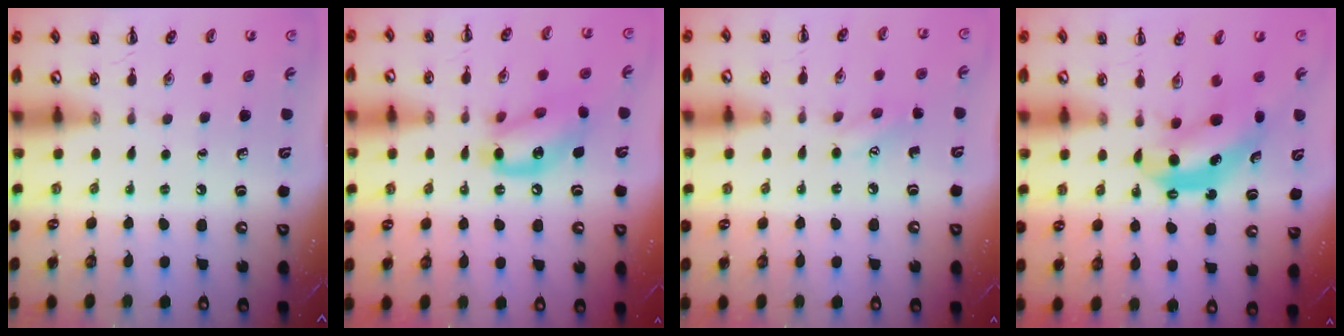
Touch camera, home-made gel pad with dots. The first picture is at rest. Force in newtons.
{"total": 13.1, "press": 12.8, "slide": 2.7}
{"total": 6.4, "press": 6.2, "slide": 1.6}
{"total": 5.9, "press": 5.8, "slide": 0.4}